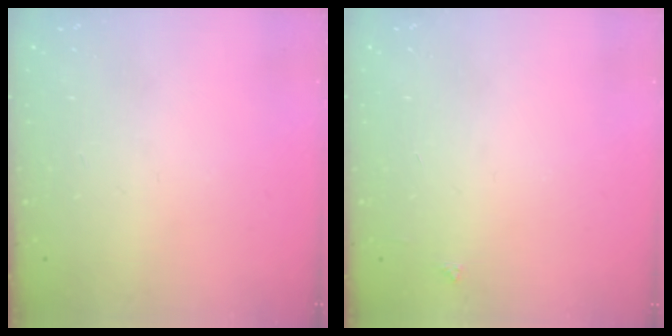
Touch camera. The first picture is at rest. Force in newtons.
{"total": 2.1, "press": 2.1, "slide": 0.3}